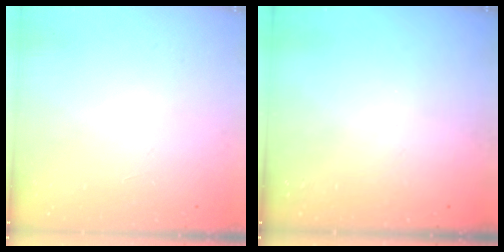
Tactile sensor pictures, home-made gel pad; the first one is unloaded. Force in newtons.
{"total": 0.0}